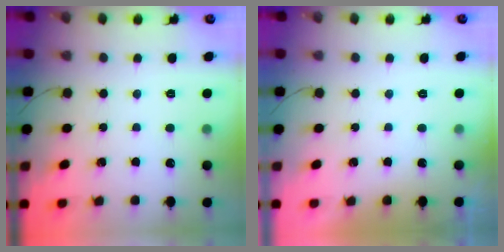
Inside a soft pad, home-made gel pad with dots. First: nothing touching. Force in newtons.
{"total": 0.0}